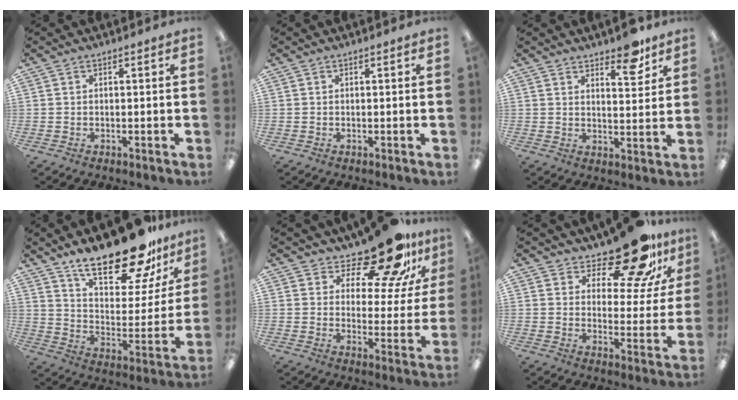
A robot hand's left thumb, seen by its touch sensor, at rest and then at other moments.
{"total": 0.0}
{"total": 7.1, "force": [5.6, 2.6, 3.5], "torque": [-0.026, -0.041, 0.092]}
{"total": 24.6, "force": [18.9, 8.3, 13.4], "torque": [-0.206, -0.122, 0.319]}
{"total": 16.6, "force": [13.7, 5.2, 8.0], "torque": [-0.127, -0.103, 0.232]}
{"total": 16.3, "force": [13.2, 5.6, 7.7], "torque": [-0.121, -0.095, 0.226]}